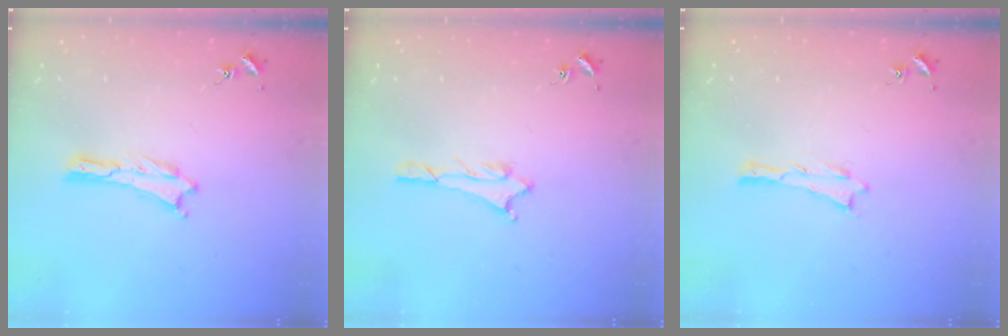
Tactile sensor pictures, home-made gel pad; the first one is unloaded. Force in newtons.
{"total": 1.1, "press": 1.1, "slide": 0.1}
{"total": 0.0}